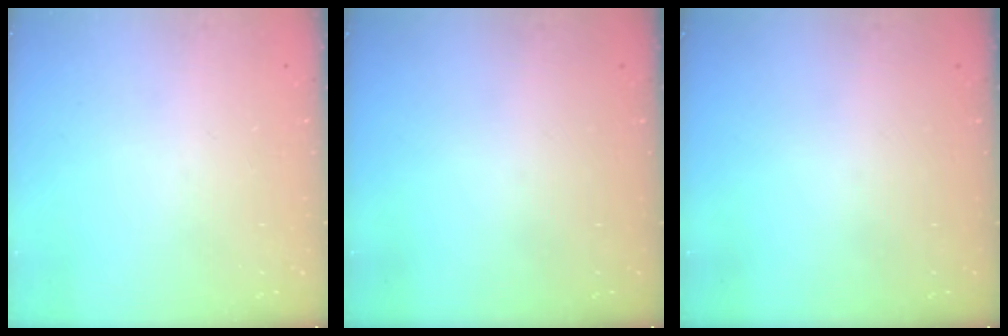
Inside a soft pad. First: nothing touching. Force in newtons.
{"total": 0.0}
{"total": 0.0}